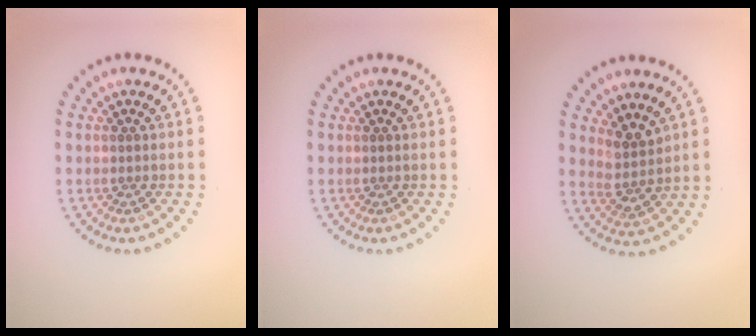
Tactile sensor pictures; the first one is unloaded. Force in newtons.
{"total": 0.0}
{"total": 2.6, "press": 2.0, "slide": 1.7}